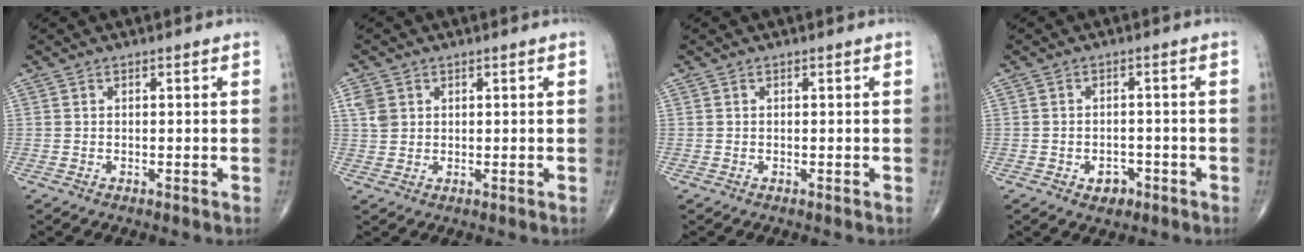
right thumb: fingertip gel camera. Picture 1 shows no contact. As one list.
[{"total": 3.4, "force": [1.2, 2.7, 1.6], "torque": [-0.023, 0.000, 0.028]}, {"total": 0.0}, {"total": 3.4, "force": [-1.6, 2.4, 1.7], "torque": [-0.008, 0.010, -0.019]}]